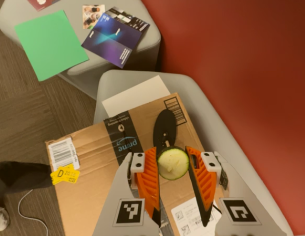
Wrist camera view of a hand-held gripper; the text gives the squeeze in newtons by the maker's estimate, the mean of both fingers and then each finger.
{"total": 11.4, "left": 11.7, "right": 11.2}